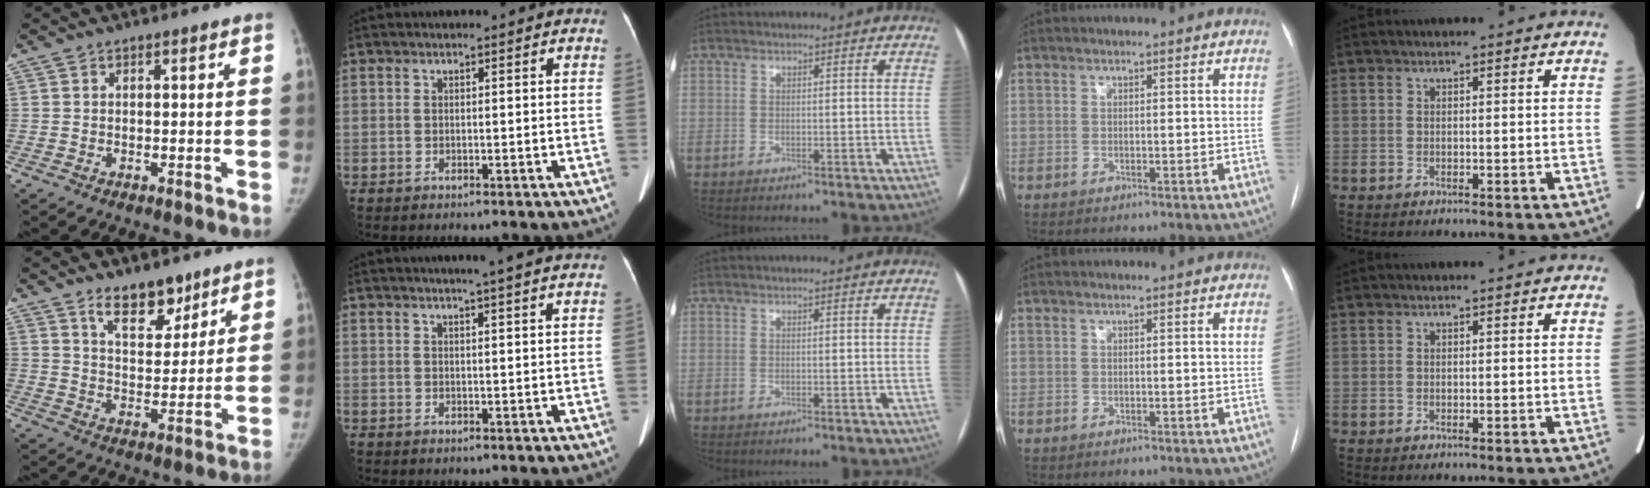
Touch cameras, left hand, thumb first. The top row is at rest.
{"thumb": {"total": 9.7, "force": [6.9, 4.8, 4.9], "torque": [-0.042, -0.049, 0.117]}, "index": {"total": 6.0, "force": [5.0, -0.5, 3.2], "torque": [-0.043, 0.015, 0.056]}}